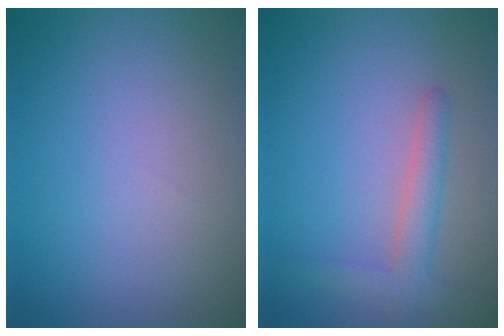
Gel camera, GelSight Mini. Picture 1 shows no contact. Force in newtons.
{"total": 2.6, "press": 2.6, "slide": 0.2}